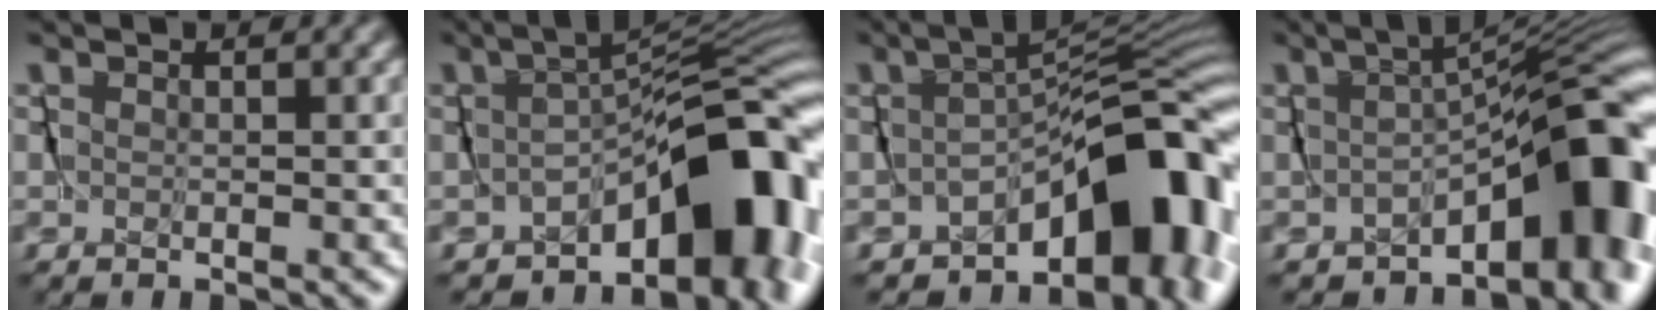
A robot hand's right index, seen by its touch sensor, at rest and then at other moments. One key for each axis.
{"total": 9.1, "fx": -4.5, "fy": 3.6, "fz": 7.1, "tx": -0.084, "ty": -0.004, "tz": -0.064}
{"total": 10.4, "fx": -5.4, "fy": 4.6, "fz": 7.5, "tx": -0.095, "ty": -0.007, "tz": -0.080}
{"total": 7.9, "fx": -3.5, "fy": 2.7, "fz": 6.6, "tx": -0.066, "ty": 0.000, "tz": -0.050}